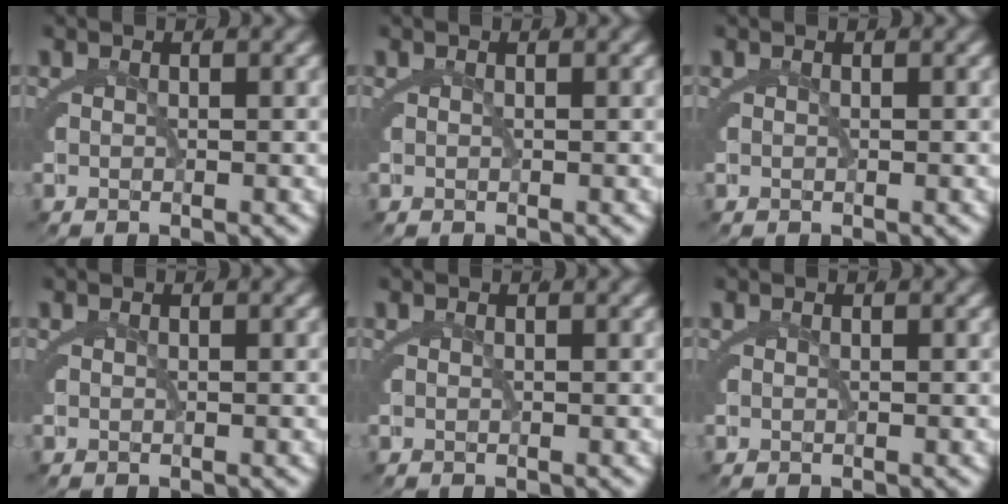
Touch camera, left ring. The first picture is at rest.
{"total": 0.0}
{"total": 0.0}
{"total": 0.0}
{"total": 0.0}
{"total": 0.0}